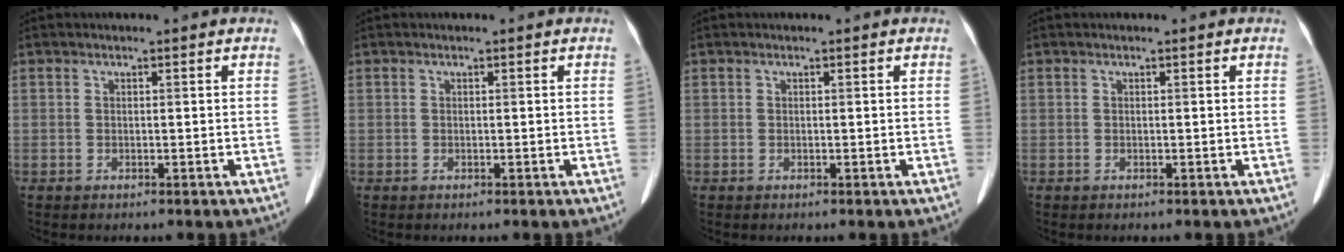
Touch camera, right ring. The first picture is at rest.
{"total": 0.0}
{"total": 0.0}
{"total": 0.0}